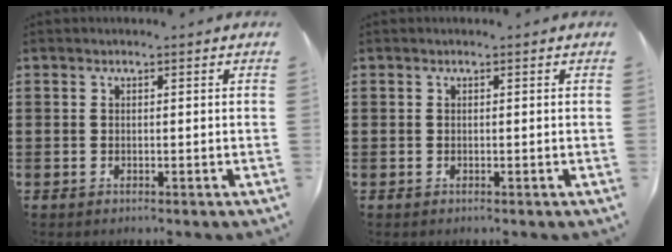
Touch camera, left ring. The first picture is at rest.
{"total": 0.0}